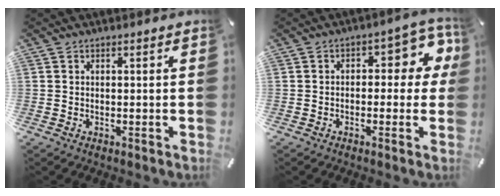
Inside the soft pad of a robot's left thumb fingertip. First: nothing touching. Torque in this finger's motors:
{"motor_torque": [0.15, 0.08, 0.28, 0.20, 0.02]}